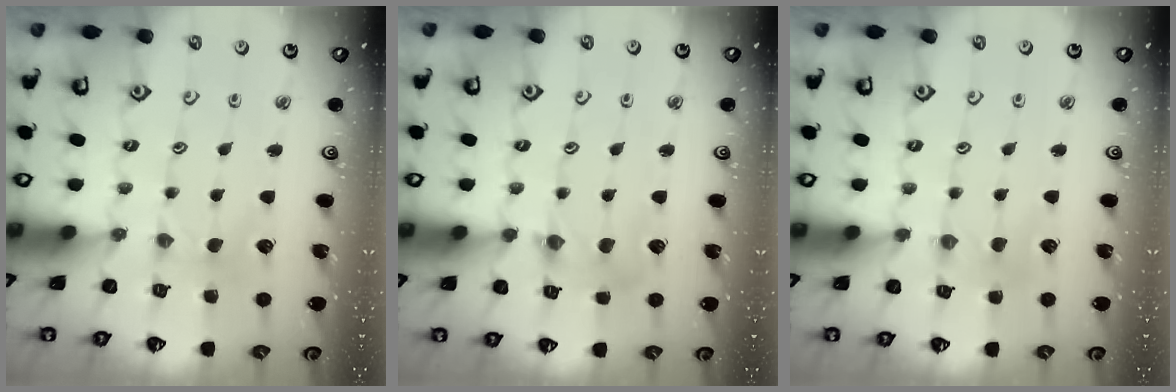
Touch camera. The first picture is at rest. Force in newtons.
{"total": 2.4, "press": 2.3, "slide": 0.4}
{"total": 1.7, "press": 1.7, "slide": 0.3}